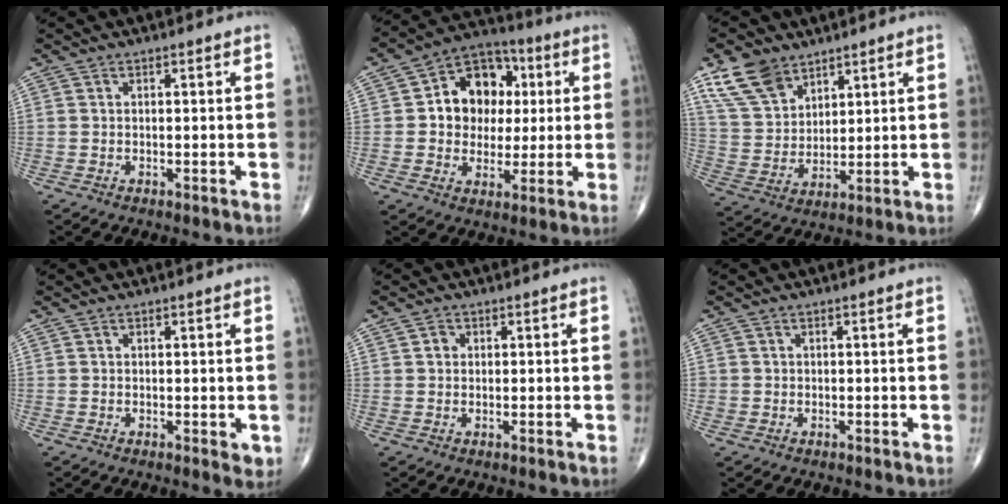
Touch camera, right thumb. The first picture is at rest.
{"total": 13.7, "force": [2.1, 10.9, 8.0], "torque": [-0.071, 0.013, 0.029]}
{"total": 10.8, "force": [7.1, 6.6, 4.7], "torque": [-0.079, -0.024, 0.148]}
{"total": 1.8, "force": [0.1, 0.9, 1.5], "torque": [-0.015, -0.005, 0.002]}
{"total": 1.5, "force": [0.4, 1.4, 0.6], "torque": [-0.003, 0.001, 0.004]}
{"total": 0.8, "force": [0.0, 0.8, 0.1], "torque": [0.005, 0.004, -0.002]}